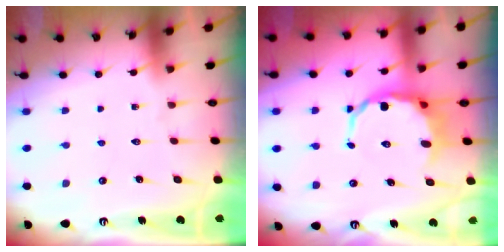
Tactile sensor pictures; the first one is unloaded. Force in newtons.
{"total": 9.2, "press": 8.9, "slide": 2.5}